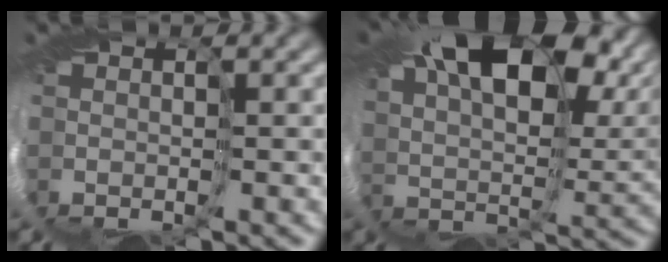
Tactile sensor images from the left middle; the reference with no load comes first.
{"total": 11.5, "force": [6.3, 4.7, 8.3], "torque": [-0.144, 0.023, 0.097]}